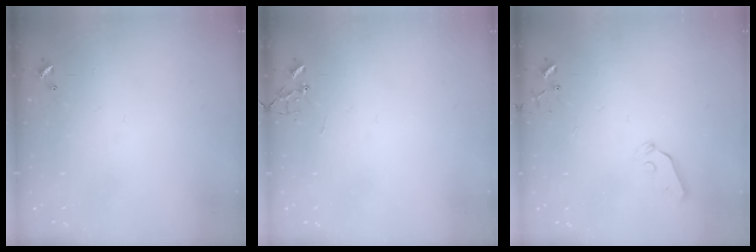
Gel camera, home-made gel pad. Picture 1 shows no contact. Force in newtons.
{"total": 0.0}
{"total": 3.8, "press": 3.8, "slide": 0.3}